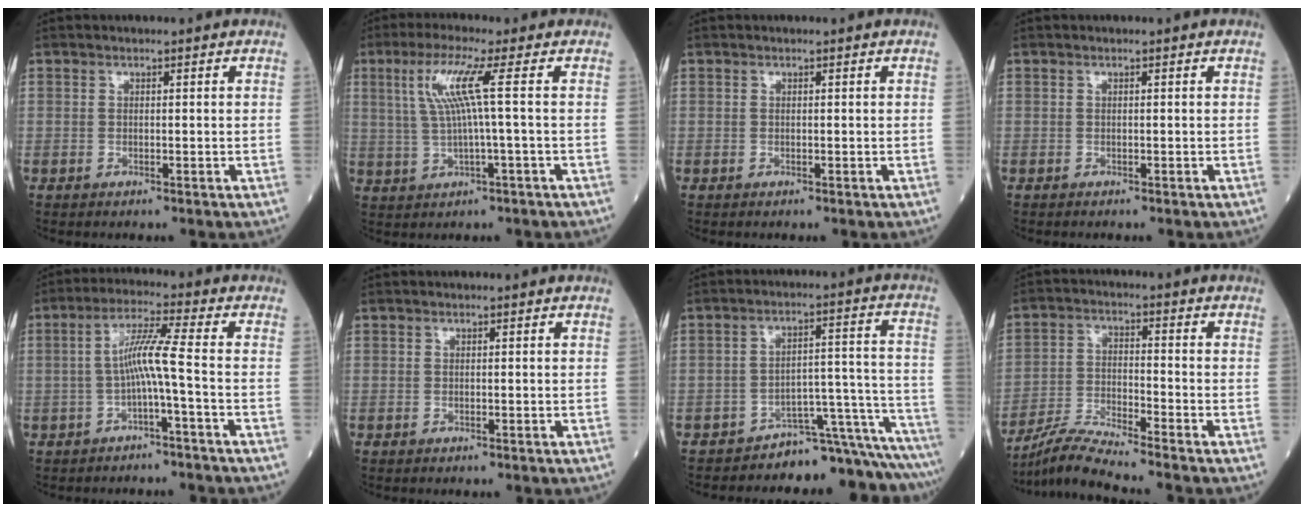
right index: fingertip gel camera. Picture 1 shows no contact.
{"total": 6.7, "force": [1.5, -1.0, 6.5], "torque": [-0.134, 0.014, 0.037]}
{"total": 0.0}
{"total": 0.0}
{"total": 5.7, "force": [-1.4, -0.9, 5.5], "torque": [-0.106, 0.020, -0.025]}
{"total": 0.0}
{"total": 10.5, "force": [-10.4, -0.6, 0.4], "torque": [0.038, 0.072, -0.141]}
{"total": 7.5, "force": [-7.0, -1.7, 2.1], "torque": [-0.051, -0.018, -0.136]}